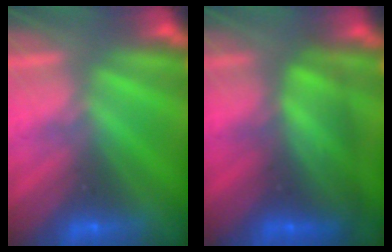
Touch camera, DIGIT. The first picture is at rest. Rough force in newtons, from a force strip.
{"total": 6.7}